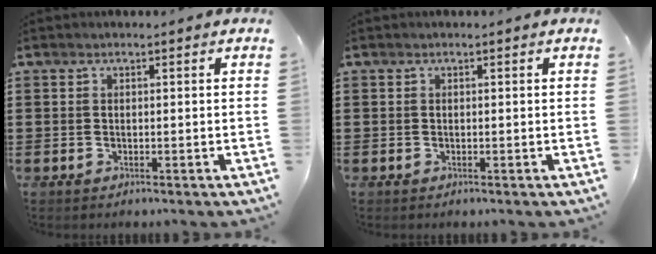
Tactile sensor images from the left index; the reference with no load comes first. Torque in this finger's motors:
{"motor_torque": [0.00, 0.00, 0.00, 0.00]}